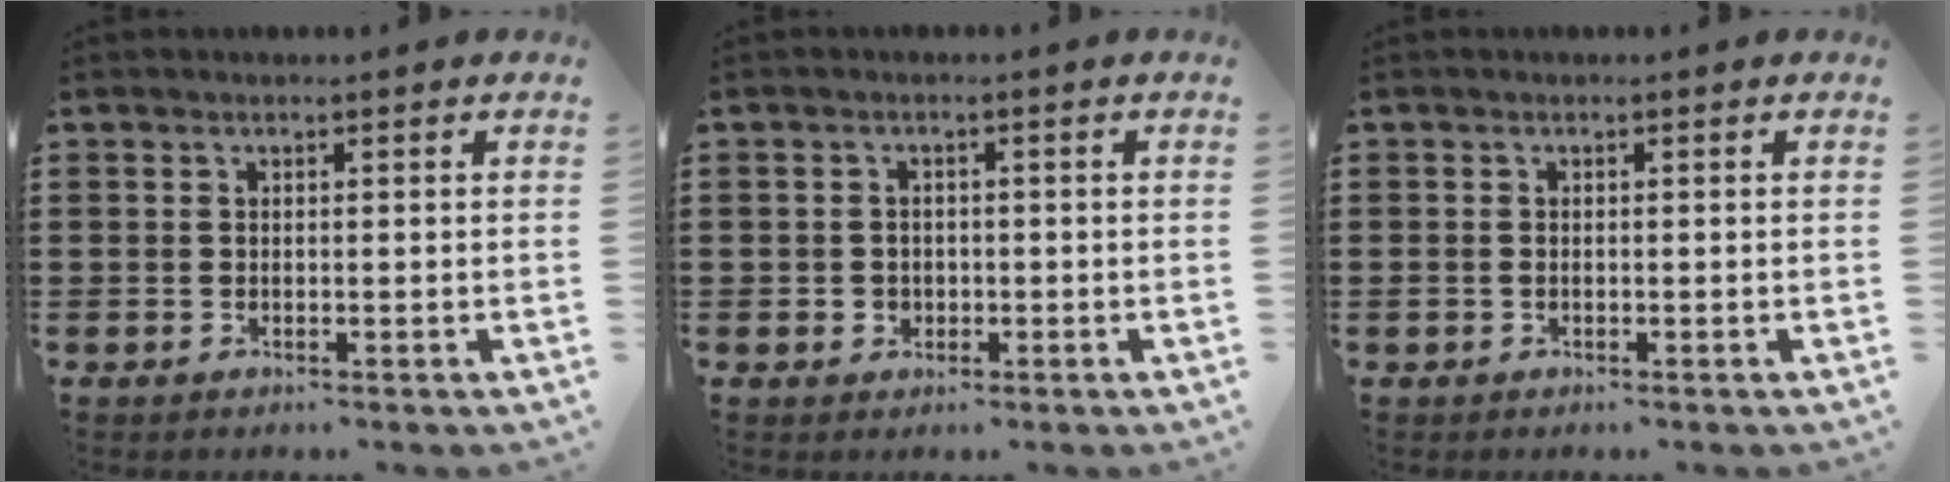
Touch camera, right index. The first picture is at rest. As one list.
[{"total": 1.7, "force": [-0.5, 1.5, 0.5], "torque": [-0.017, 0.001, -0.011]}, {"total": 0.7, "force": [-0.2, 0.5, 0.4], "torque": [-0.010, 0.002, -0.004]}]